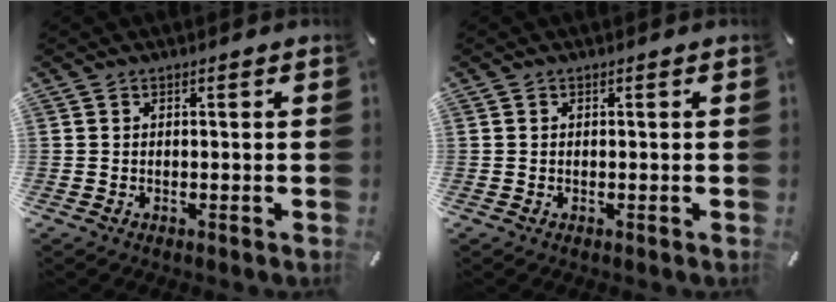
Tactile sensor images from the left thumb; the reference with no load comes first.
{"total": 0.0}